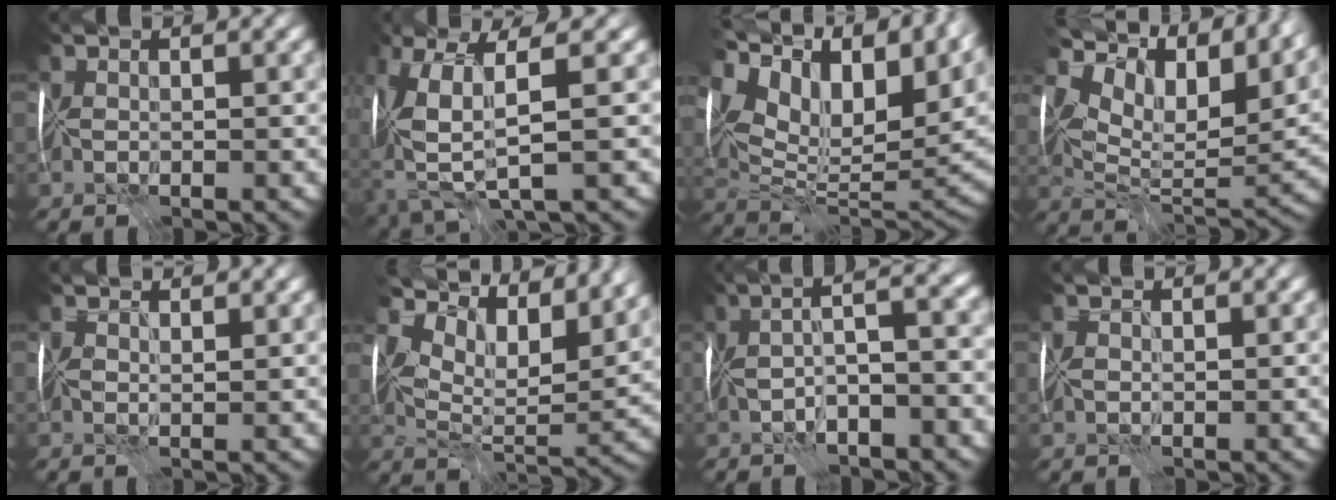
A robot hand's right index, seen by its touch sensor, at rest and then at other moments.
{"total": 6.3, "force": [-0.8, 1.5, 6.1], "torque": [-0.154, -0.019, -0.010]}
{"total": 15.4, "force": [7.4, 7.8, 11.1], "torque": [-0.213, 0.026, 0.151]}
{"total": 12.0, "force": [7.2, 5.3, 8.0], "torque": [-0.161, 0.027, 0.142]}
{"total": 1.8, "force": [1.7, -0.1, 0.2], "torque": [-0.012, -0.005, 0.030]}
{"total": 9.8, "force": [7.5, 3.2, 5.6], "torque": [-0.109, 0.005, 0.124]}
{"total": 3.6, "force": [-1.1, -0.3, 3.4], "torque": [-0.062, 0.007, -0.018]}
{"total": 0.8, "force": [0.7, 0.3, 0.1], "torque": [-0.015, 0.006, 0.011]}